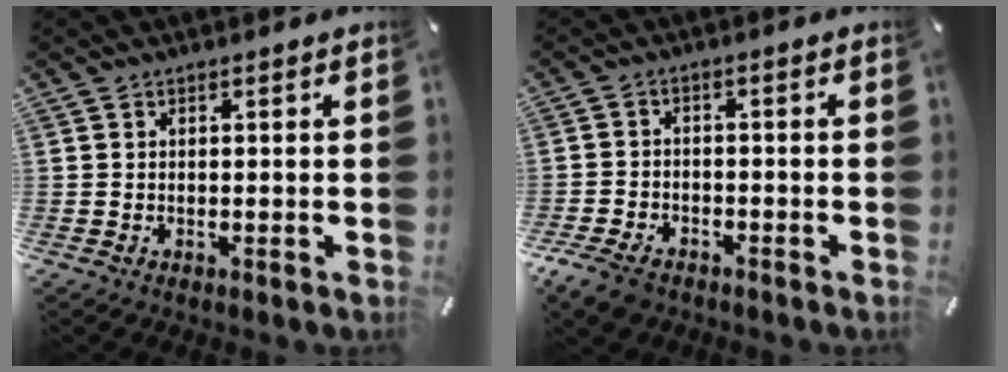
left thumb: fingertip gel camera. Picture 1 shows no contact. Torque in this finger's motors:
{"motor_torque": [-0.63, 1.33, 0.35, 0.29, 0.14]}